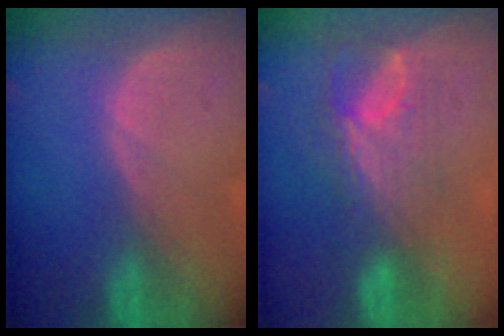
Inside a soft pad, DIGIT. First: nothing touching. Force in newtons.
{"total": 7.9, "press": 6.6, "slide": 4.4}